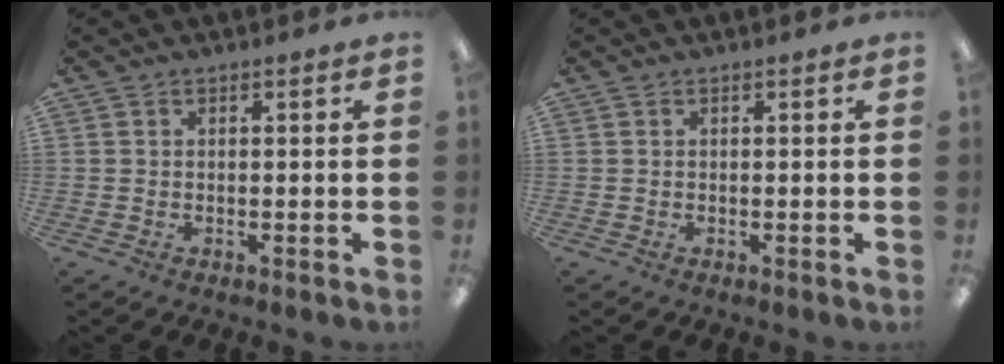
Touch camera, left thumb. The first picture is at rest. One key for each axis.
{"total": 0.0}